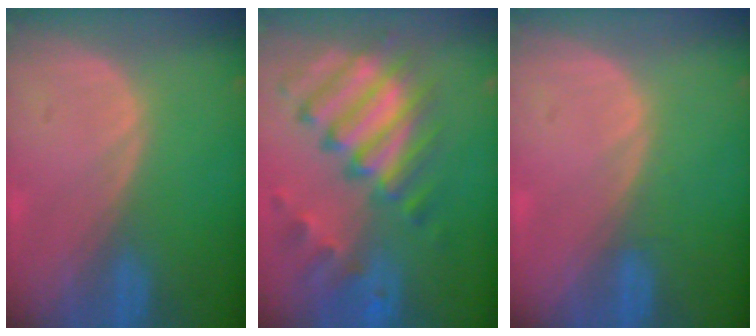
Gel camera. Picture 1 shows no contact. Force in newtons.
{"total": 11.4, "press": 9.9, "slide": 5.7}
{"total": 0.6, "press": 0.6, "slide": 0.2}